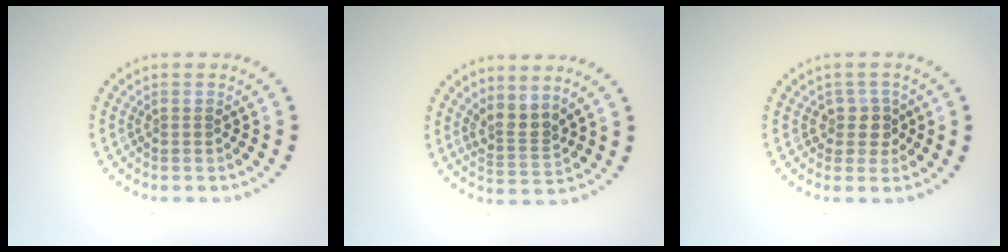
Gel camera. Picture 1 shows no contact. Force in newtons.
{"total": 2.6, "press": 1.8, "slide": 1.9}
{"total": 2.1, "press": 1.7, "slide": 1.3}